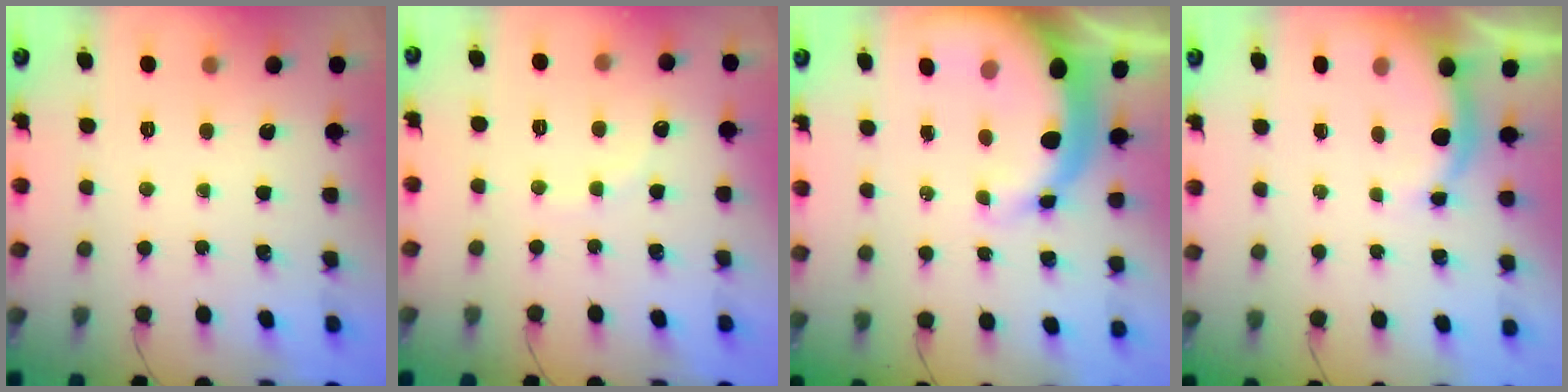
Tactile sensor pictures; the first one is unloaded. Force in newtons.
{"total": 5.9, "press": 5.7, "slide": 1.4}
{"total": 11.6, "press": 11.3, "slide": 2.7}
{"total": 3.3, "press": 3.2, "slide": 0.8}